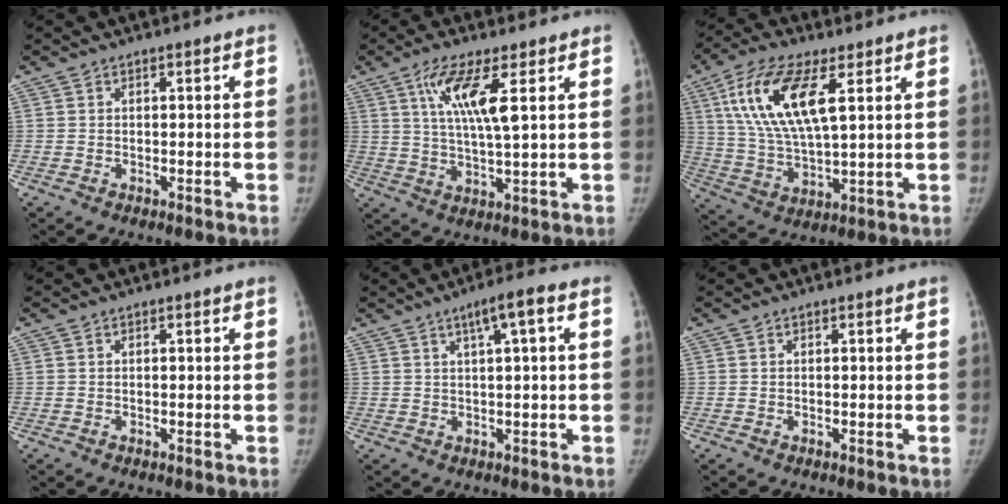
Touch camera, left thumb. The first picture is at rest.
{"total": 9.6, "force": [3.8, 1.7, 8.7], "torque": [-0.176, -0.019, 0.073]}
{"total": 16.1, "force": [6.1, 6.1, 13.6], "torque": [-0.269, -0.015, 0.117]}
{"total": 0.0}
{"total": 5.3, "force": [1.9, 0.5, 4.9], "torque": [-0.082, 0.010, 0.032]}
{"total": 0.0}